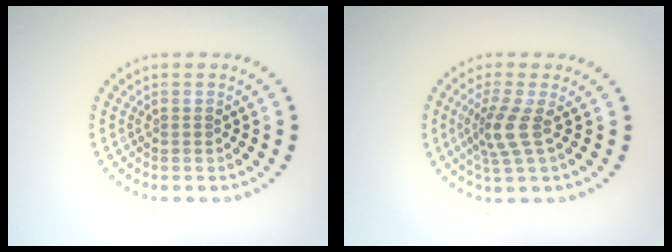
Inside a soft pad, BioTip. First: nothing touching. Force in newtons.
{"total": 2.9, "press": 2.2, "slide": 2.0}